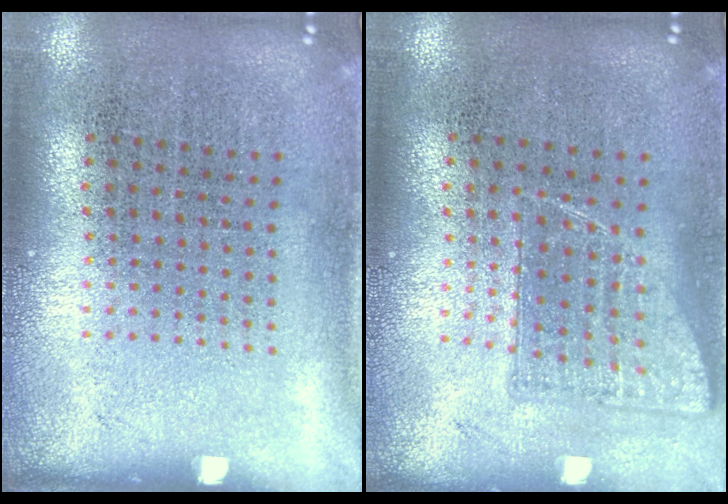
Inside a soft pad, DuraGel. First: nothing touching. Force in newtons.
{"total": 0.9, "press": 0.8, "slide": 0.3}